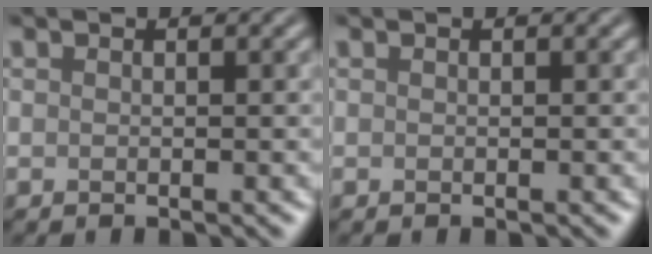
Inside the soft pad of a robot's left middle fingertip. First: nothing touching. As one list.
[{"total": 0.0}]